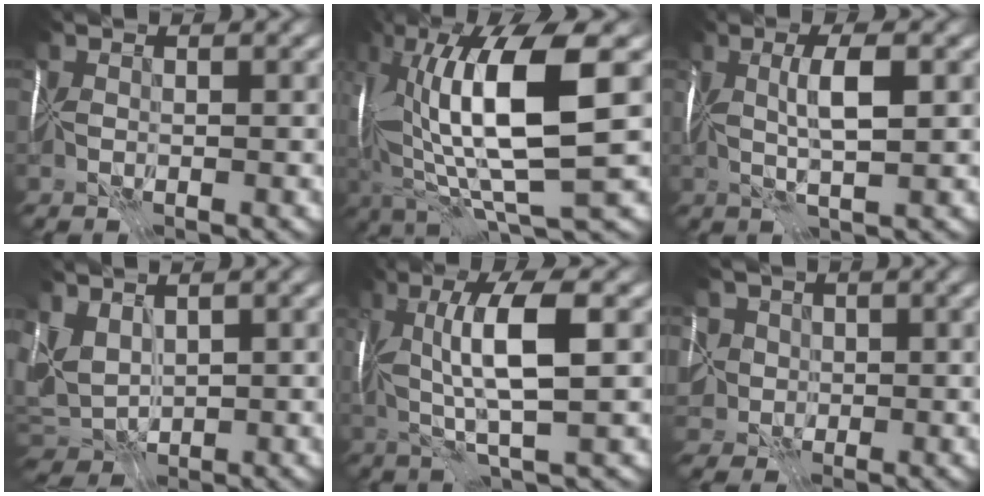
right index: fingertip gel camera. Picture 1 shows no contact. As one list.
[{"total": 10.9, "force": [1.5, 2.0, 10.6], "torque": [-0.177, -0.006, 0.032]}, {"total": 2.7, "force": [0.2, -0.8, 2.6], "torque": [-0.037, -0.003, 0.006]}, {"total": 2.6, "force": [0.8, 1.7, 1.8], "torque": [-0.030, -0.002, 0.013]}, {"total": 5.6, "force": [0.4, -0.1, 5.6], "torque": [-0.086, 0.000, 0.008]}, {"total": 6.2, "force": [0.5, 5.4, 3.0], "torque": [-0.058, 0.013, -0.026]}]